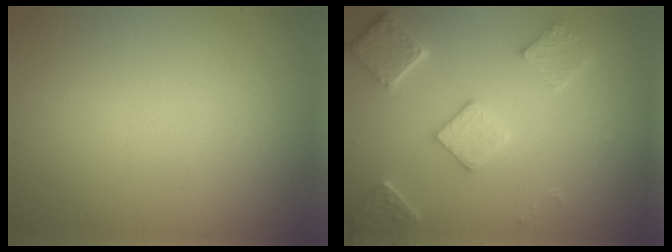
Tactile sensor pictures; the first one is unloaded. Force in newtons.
{"total": 4.9, "press": 3.9, "slide": 3.0}